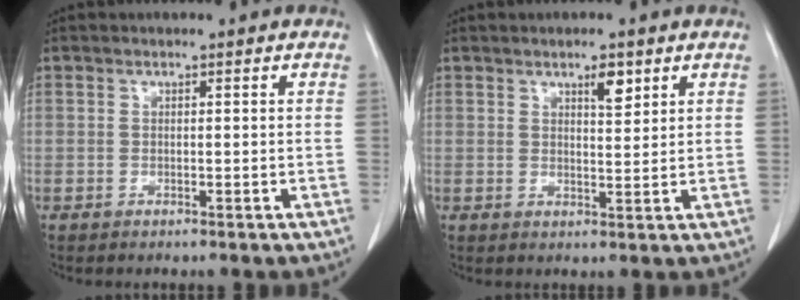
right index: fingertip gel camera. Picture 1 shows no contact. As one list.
[{"total": 3.1, "force": [1.9, 0.8, 2.3], "torque": [-0.039, -0.004, 0.031]}]